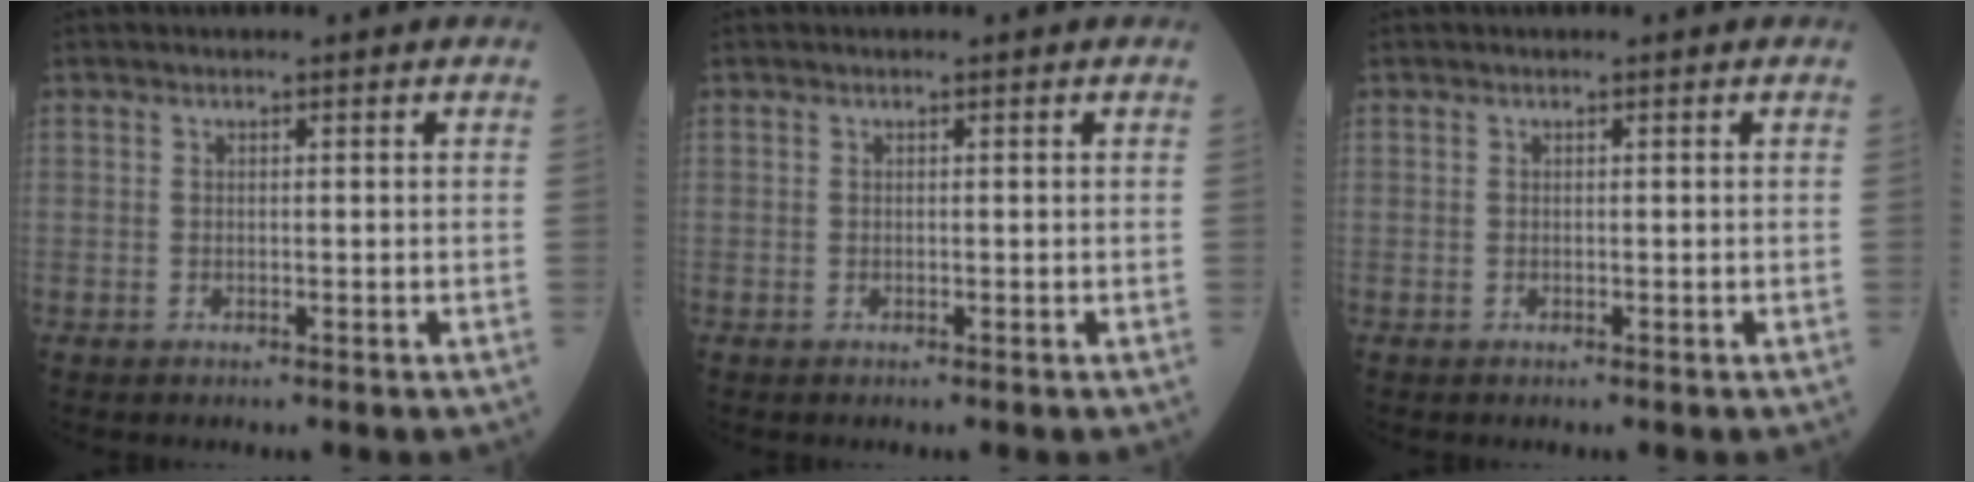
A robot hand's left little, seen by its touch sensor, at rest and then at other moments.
{"total": 0.0}
{"total": 0.0}